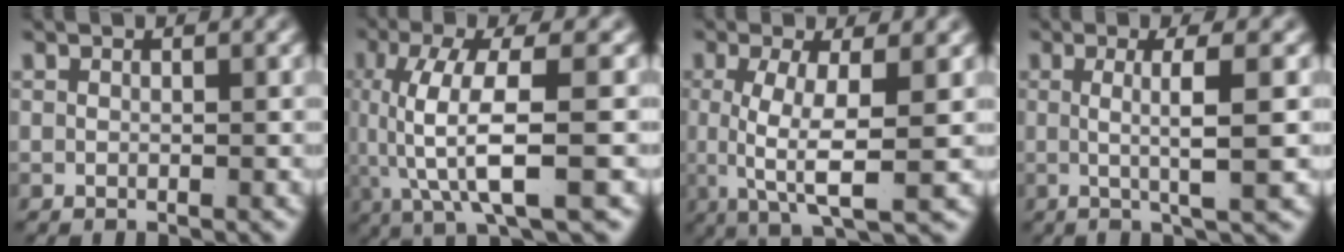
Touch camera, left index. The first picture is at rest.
{"total": 7.3, "force": [-0.5, 2.2, 7.0], "torque": [-0.144, -0.019, 0.006]}
{"total": 5.8, "force": [-0.4, 1.2, 5.7], "torque": [-0.110, -0.021, 0.006]}
{"total": 4.1, "force": [0.6, -0.8, 4.0], "torque": [-0.066, -0.005, 0.014]}